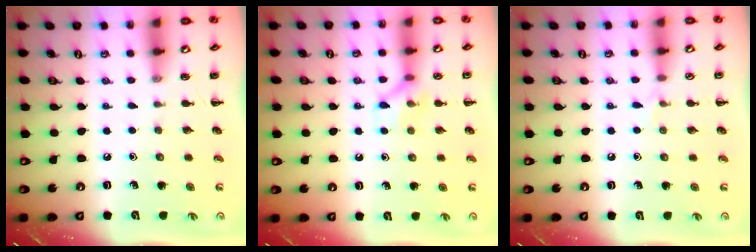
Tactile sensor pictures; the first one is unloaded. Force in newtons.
{"total": 8.1, "press": 8.1, "slide": 0.7}
{"total": 3.8, "press": 3.5, "slide": 1.5}